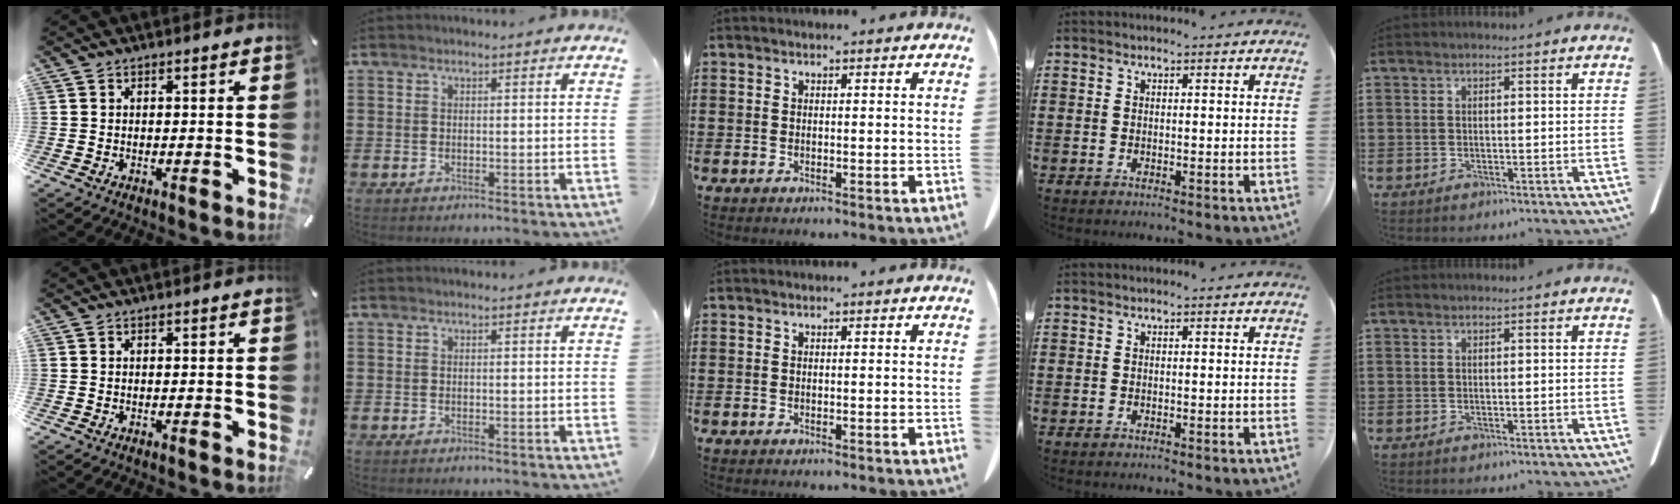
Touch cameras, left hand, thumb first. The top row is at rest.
{}